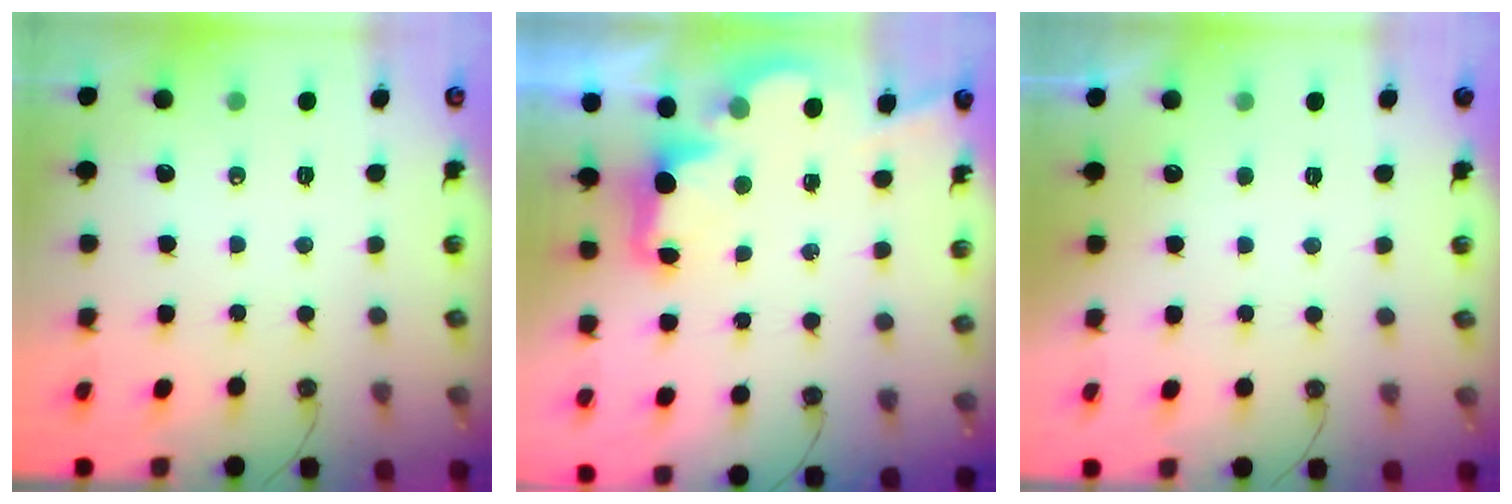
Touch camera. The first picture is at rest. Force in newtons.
{"total": 2.7, "press": 2.5, "slide": 0.8}
{"total": 0.8, "press": 0.5, "slide": 0.6}